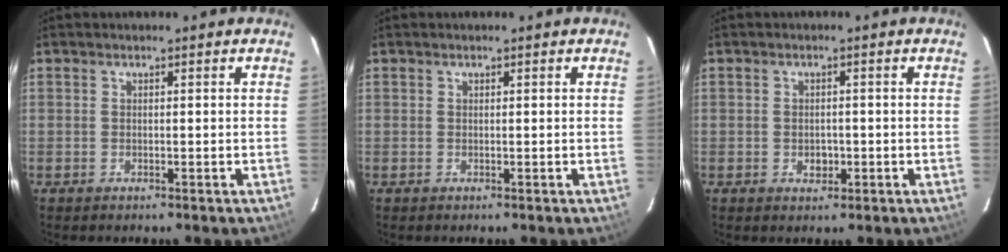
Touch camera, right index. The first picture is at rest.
{"total": 0.0}
{"total": 2.5, "force": [-0.6, 2.0, 1.3], "torque": [-0.020, 0.002, -0.005]}